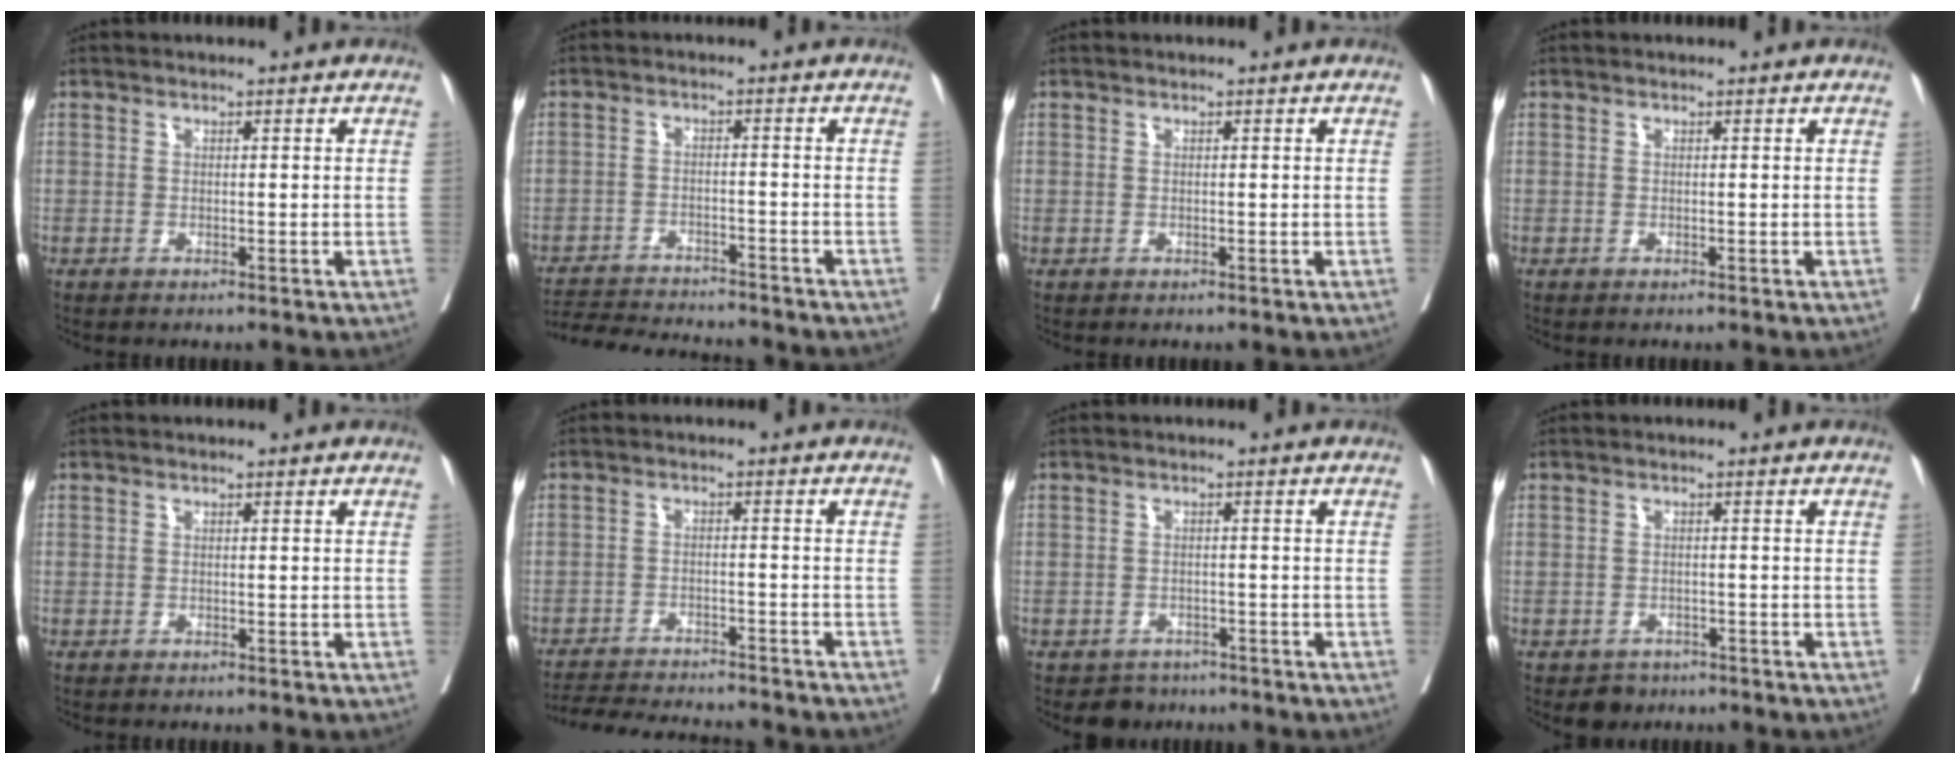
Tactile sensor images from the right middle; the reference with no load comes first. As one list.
[{"total": 11.8, "force": [-11.2, 1.0, 3.5], "torque": [-0.055, -0.006, -0.163]}, {"total": 0.0}, {"total": 0.0}, {"total": 0.0}, {"total": 13.2, "force": [-12.4, 1.4, 4.5], "torque": [-0.072, -0.010, -0.170]}, {"total": 2.1, "force": [-1.7, 1.2, -0.3], "torque": [0.001, 0.003, -0.026]}, {"total": 2.0, "force": [-1.4, 1.4, 0.2], "torque": [-0.004, 0.003, -0.021]}]